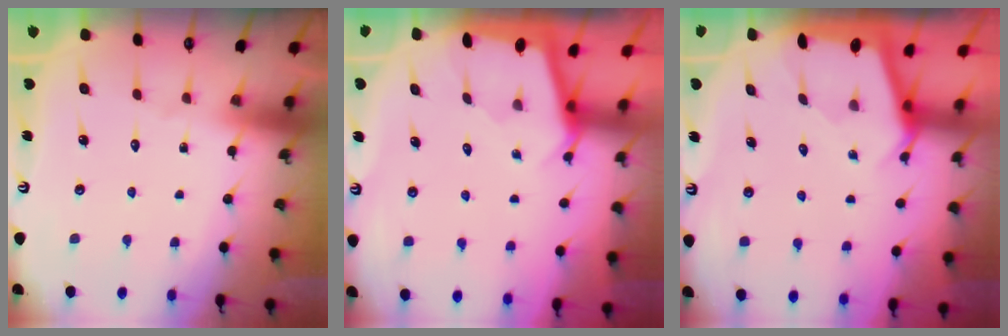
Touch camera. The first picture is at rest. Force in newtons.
{"total": 1.5, "press": 1.5, "slide": 0.2}
{"total": 2.1, "press": 2.1, "slide": 0.1}